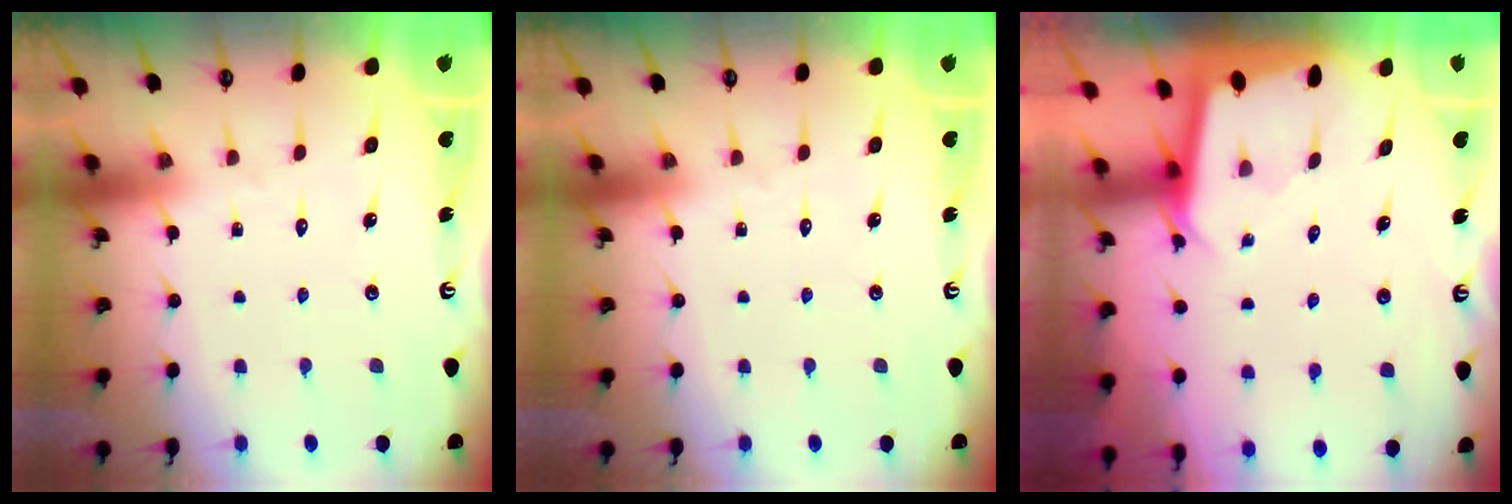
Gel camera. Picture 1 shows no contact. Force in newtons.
{"total": 0.0}
{"total": 1.9, "press": 1.9, "slide": 0.1}